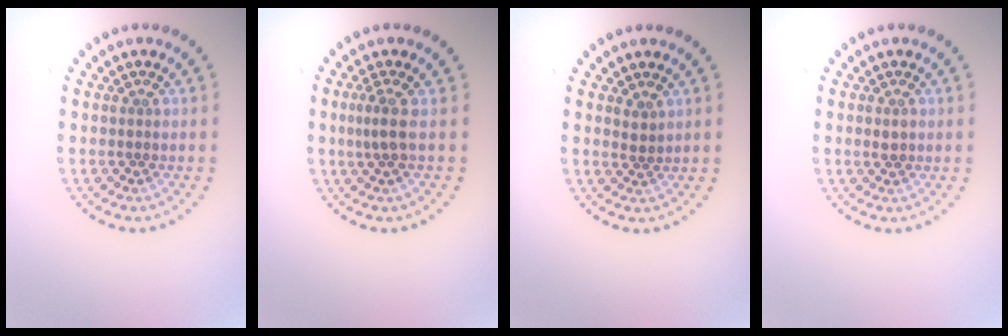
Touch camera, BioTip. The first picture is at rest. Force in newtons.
{"total": 1.8, "press": 1.4, "slide": 1.1}
{"total": 1.1, "press": 0.9, "slide": 0.6}
{"total": 1.0, "press": 1.0, "slide": 0.2}